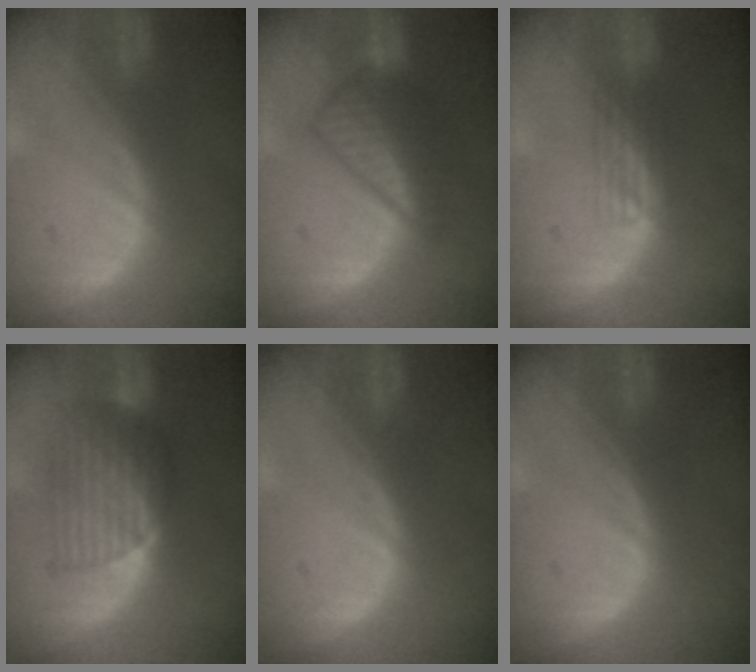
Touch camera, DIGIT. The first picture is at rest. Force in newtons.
{"total": 6.3, "press": 6.2, "slide": 0.6}
{"total": 2.2, "press": 1.8, "slide": 1.2}
{"total": 6.9, "press": 6.9, "slide": 0.4}
{"total": 0.0}
{"total": 0.0}